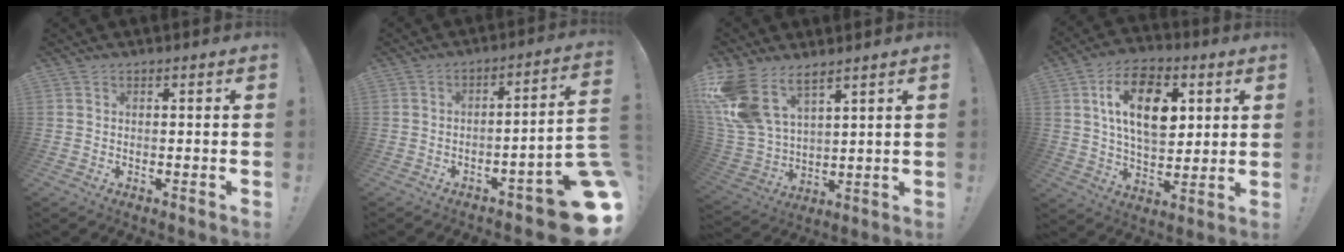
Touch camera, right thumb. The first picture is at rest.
{"total": 10.9, "force": [-6.2, 1.9, 8.8], "torque": [-0.098, 0.026, -0.102]}
{"total": 14.0, "force": [8.8, 7.4, 7.9], "torque": [-0.183, -0.053, 0.170]}
{"total": 16.9, "force": [5.3, 10.2, 12.4], "torque": [-0.197, -0.001, 0.094]}